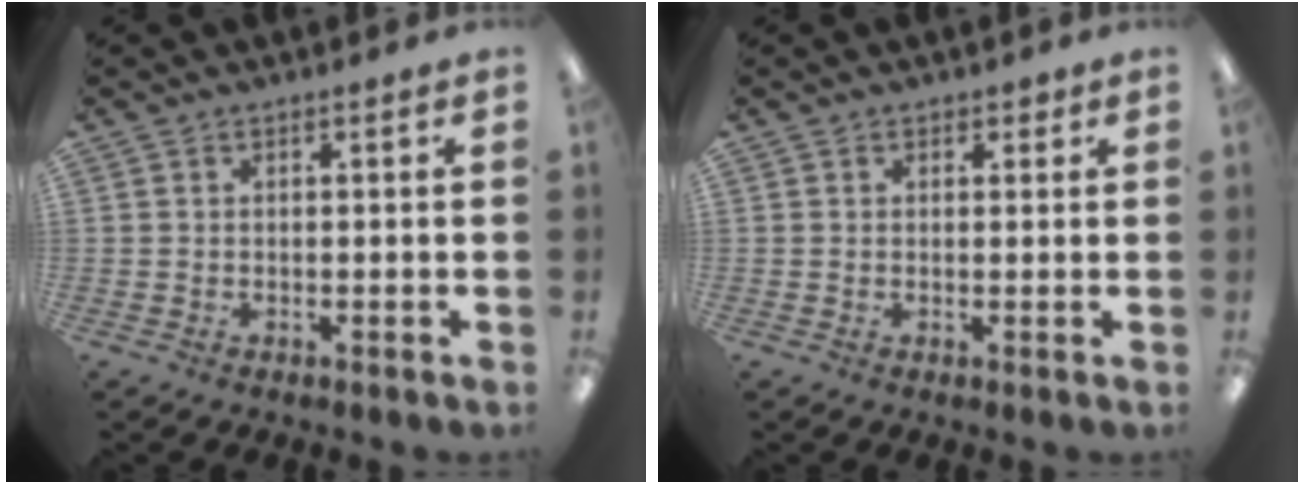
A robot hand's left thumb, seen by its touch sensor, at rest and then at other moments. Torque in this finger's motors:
{"motor_torque": [0.29, -0.33, -0.12, -0.10, 0.01]}